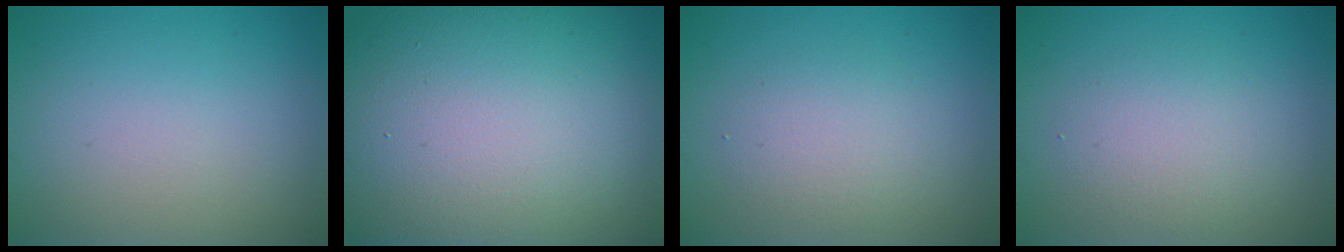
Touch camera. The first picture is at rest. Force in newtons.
{"total": 21.9, "press": 21.9, "slide": 1.3}
{"total": 2.5, "press": 2.5, "slide": 0.2}
{"total": 2.8, "press": 2.8, "slide": 0.2}